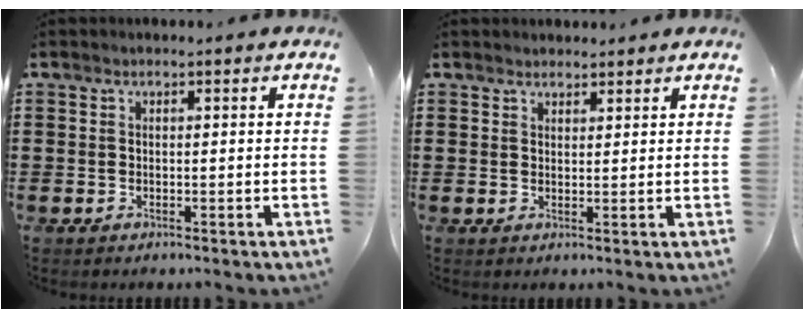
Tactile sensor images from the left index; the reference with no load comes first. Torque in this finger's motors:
{"motor_torque": [1.11, -0.43, -0.14, 0.00]}